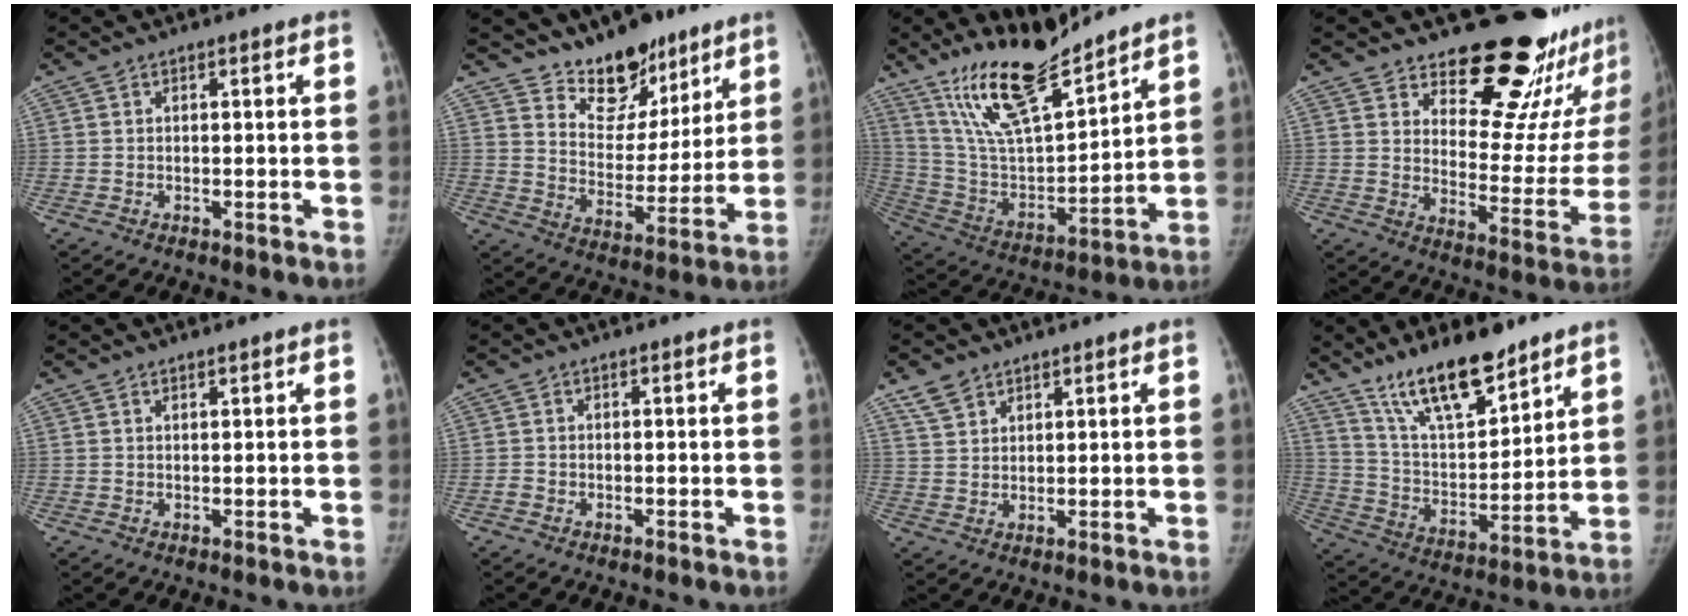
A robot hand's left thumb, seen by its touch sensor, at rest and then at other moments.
{"total": 12.9, "force": [10.1, 6.7, 4.4], "torque": [-0.023, -0.076, 0.175]}
{"total": 18.4, "force": [14.6, 4.7, 10.3], "torque": [-0.157, -0.083, 0.280]}
{"total": 23.2, "force": [19.2, 8.1, 10.3], "torque": [-0.093, -0.163, 0.254]}
{"total": 0.6, "force": [0.5, 0.1, 0.3], "torque": [-0.006, -0.004, 0.010]}
{"total": 0.6, "force": [-0.4, 0.4, 0.2], "torque": [-0.009, -0.001, -0.012]}
{"total": 4.2, "force": [3.1, 2.4, 1.5], "torque": [-0.021, -0.008, 0.067]}
{"total": 16.9, "force": [12.7, 5.4, 9.7], "torque": [-0.133, -0.077, 0.233]}